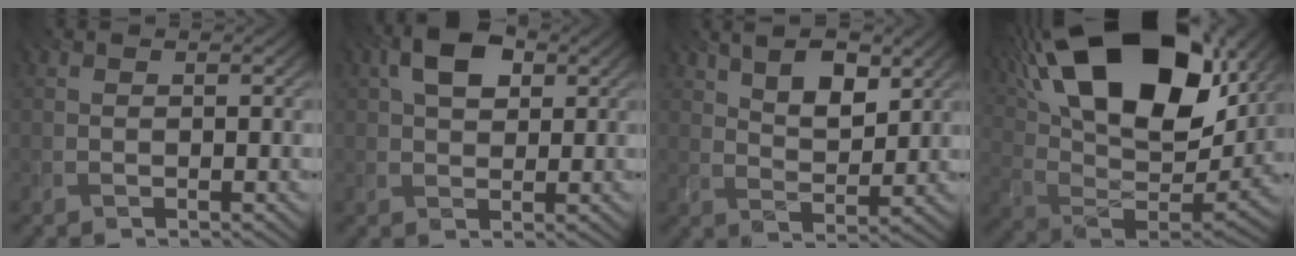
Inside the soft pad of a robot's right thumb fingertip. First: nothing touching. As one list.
[{"total": 5.6, "force": [2.1, 3.3, 3.9], "torque": [-0.077, 0.008, 0.030]}, {"total": 7.3, "force": [3.9, 3.3, 5.1], "torque": [-0.090, 0.002, 0.077]}, {"total": 21.9, "force": [10.7, 10.8, 15.8], "torque": [-0.289, 0.046, 0.163]}]